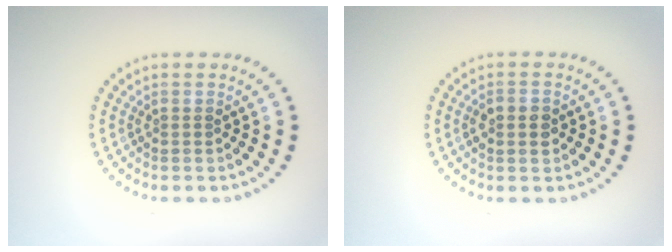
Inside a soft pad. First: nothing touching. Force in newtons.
{"total": 2.6, "press": 2.6, "slide": 0.2}